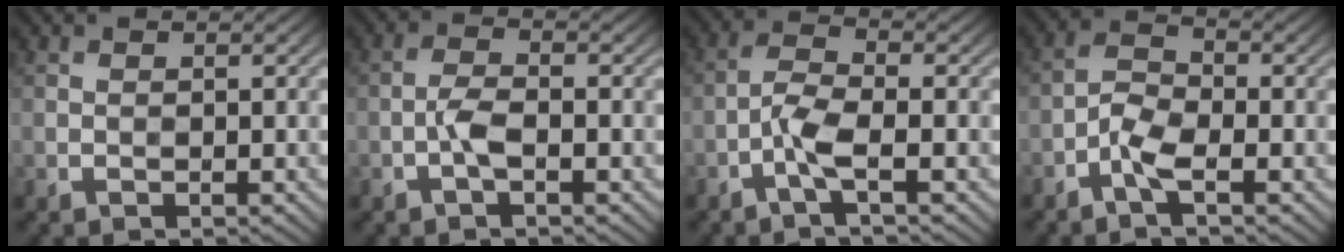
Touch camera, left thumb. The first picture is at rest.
{"total": 2.6, "force": [-1.0, 0.8, 2.2], "torque": [-0.053, 0.004, -0.026]}
{"total": 3.8, "force": [-1.8, 0.8, 3.2], "torque": [-0.075, 0.006, -0.049]}
{"total": 3.6, "force": [-2.1, 1.2, 2.7], "torque": [-0.063, 0.004, -0.052]}